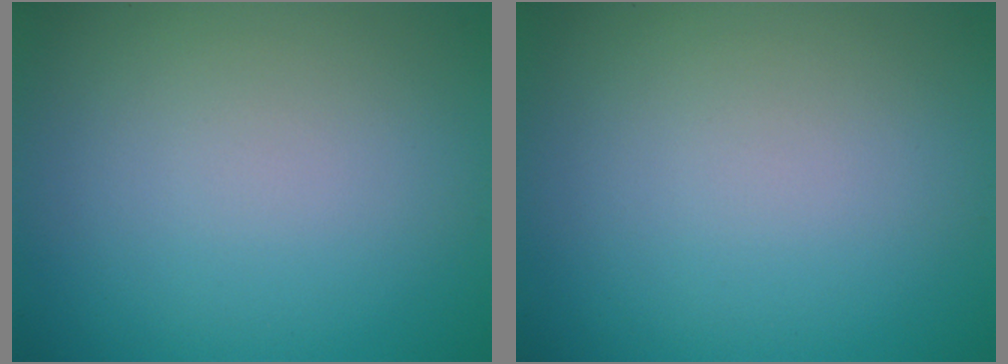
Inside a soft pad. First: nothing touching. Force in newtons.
{"total": 0.0}